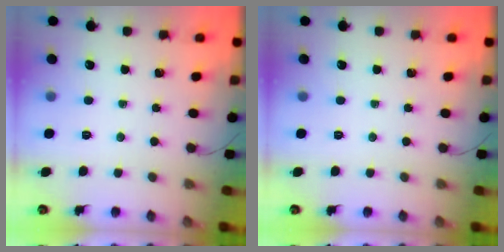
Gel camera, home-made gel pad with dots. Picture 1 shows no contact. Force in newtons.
{"total": 0.0}